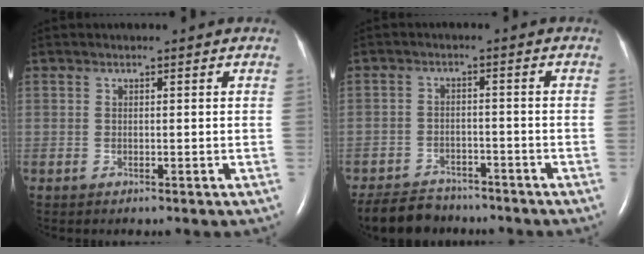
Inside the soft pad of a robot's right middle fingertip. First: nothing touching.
{"total": 7.7, "force": [-6.9, 3.1, 1.7], "torque": [-0.031, -0.010, -0.110]}